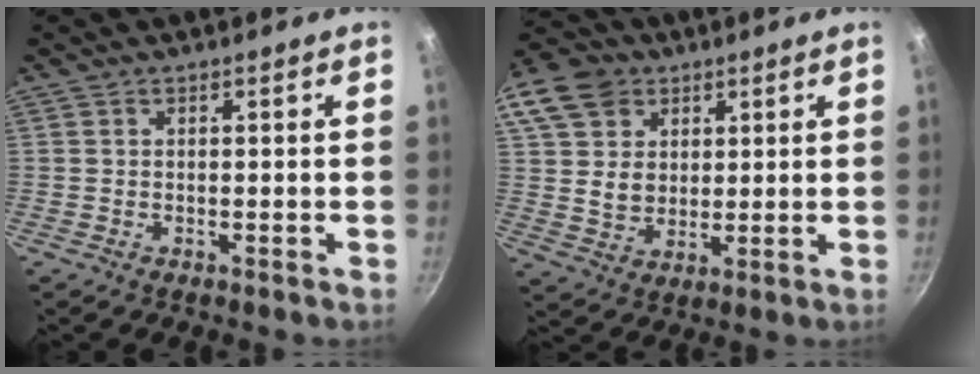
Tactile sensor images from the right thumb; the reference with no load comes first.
{"total": 18.6, "force": [8.1, 14.4, 8.6], "torque": [-0.186, 0.014, 0.153]}